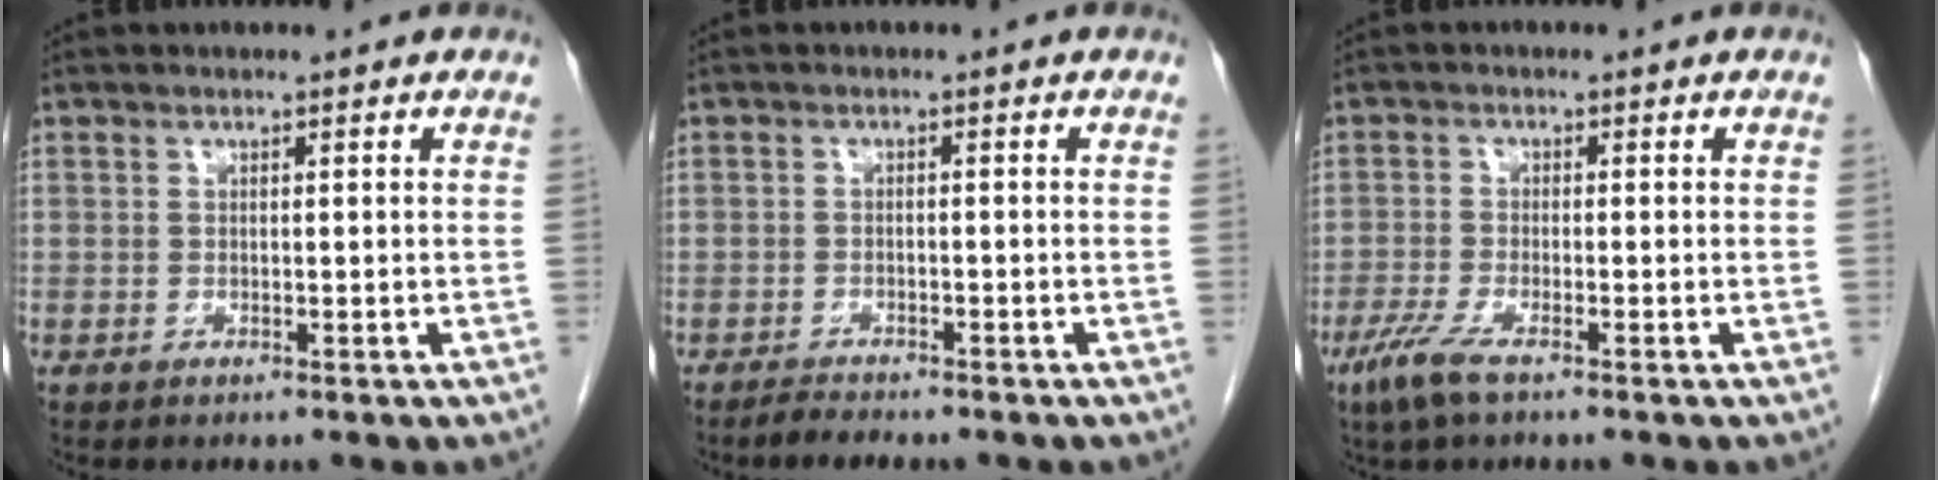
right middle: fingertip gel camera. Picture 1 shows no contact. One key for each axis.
{"total": 2.5, "fx": -2.2, "fy": 0.4, "fz": 1.0, "tx": -0.028, "ty": -0.008, "tz": -0.036}
{"total": 4.4, "fx": -2.8, "fy": 0.6, "fz": 3.3, "tx": -0.079, "ty": -0.012, "tz": -0.056}